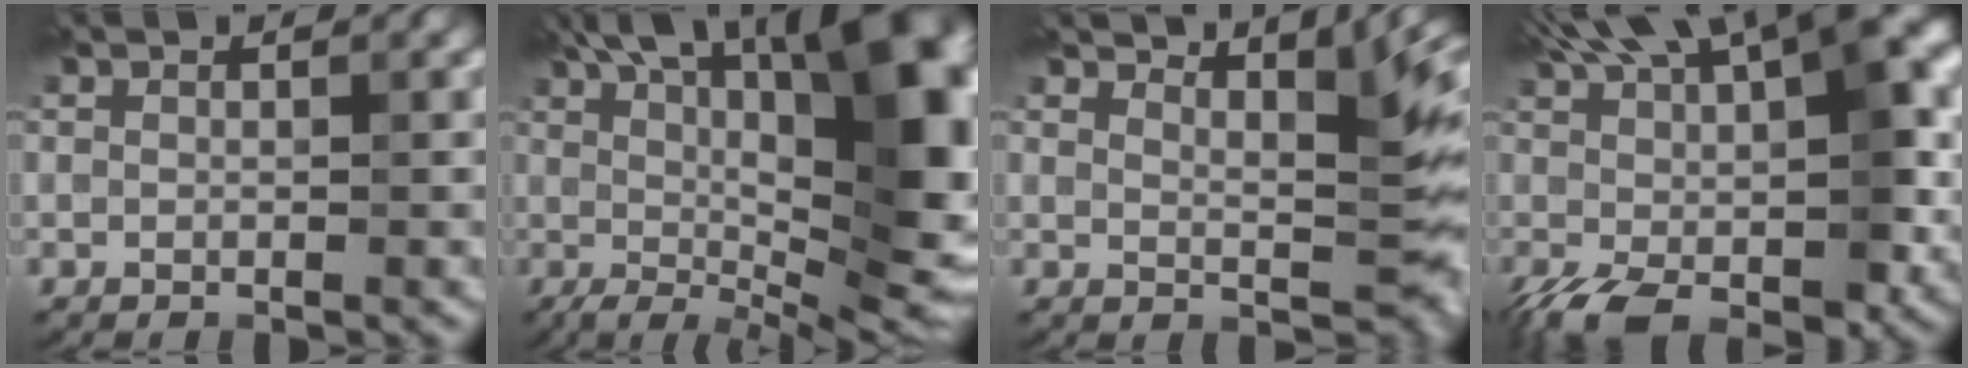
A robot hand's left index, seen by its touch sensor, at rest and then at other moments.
{"total": 18.1, "force": [4.5, 6.7, 16.2], "torque": [-0.218, 0.030, 0.076]}
{"total": 9.8, "force": [7.0, 2.7, 6.3], "torque": [-0.085, 0.008, 0.114]}
{"total": 12.7, "force": [0.9, 5.7, 11.4], "torque": [-0.201, -0.004, 0.014]}